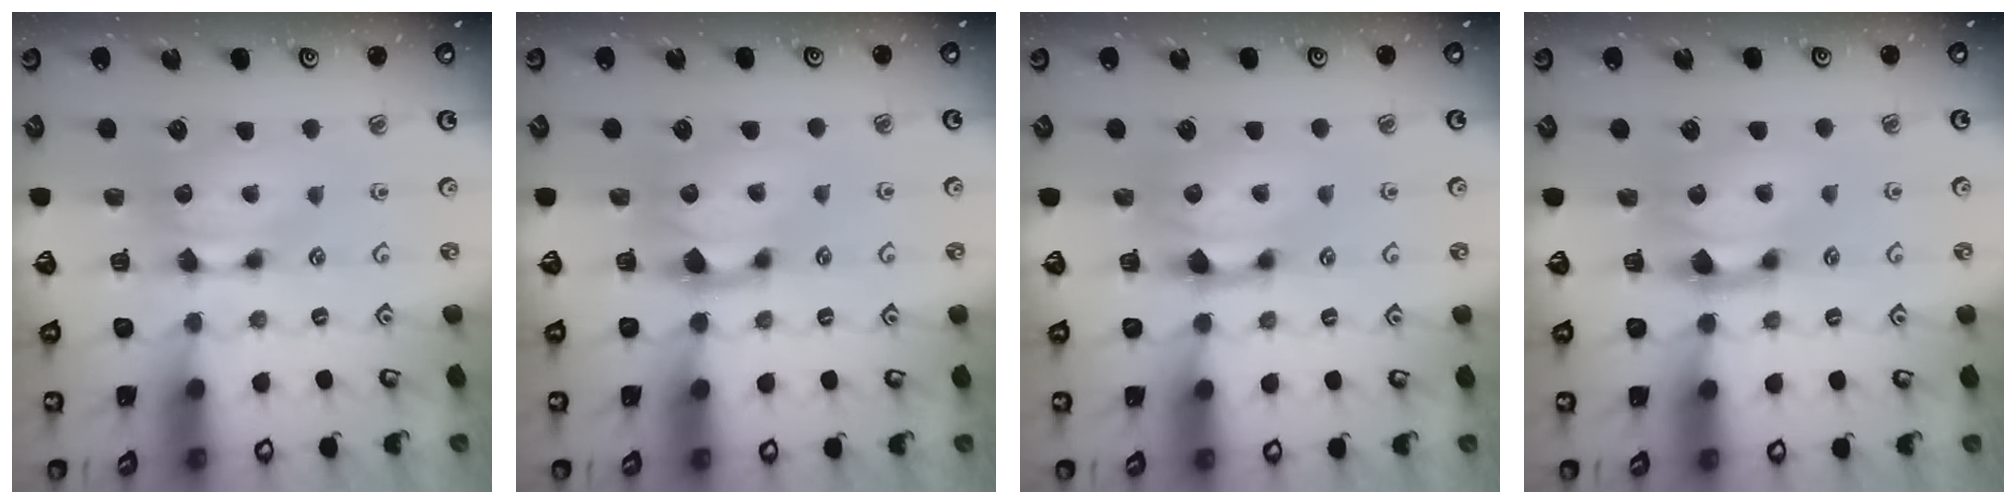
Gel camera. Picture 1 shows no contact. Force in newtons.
{"total": 1.1, "press": 0.1, "slide": 1.1}
{"total": 1.2, "press": 0.0, "slide": 1.2}
{"total": 1.3, "press": 0.5, "slide": 1.2}